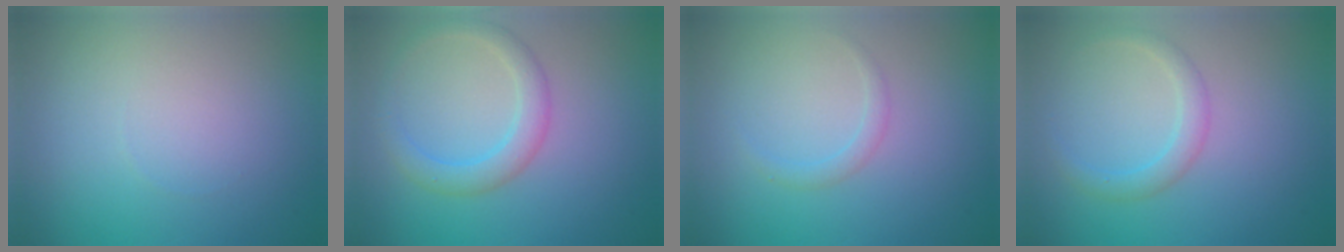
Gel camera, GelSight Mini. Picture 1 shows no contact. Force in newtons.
{"total": 2.8, "press": 2.8, "slide": 0.1}
{"total": 1.0, "press": 1.0, "slide": 0.1}
{"total": 1.9, "press": 1.9, "slide": 0.2}